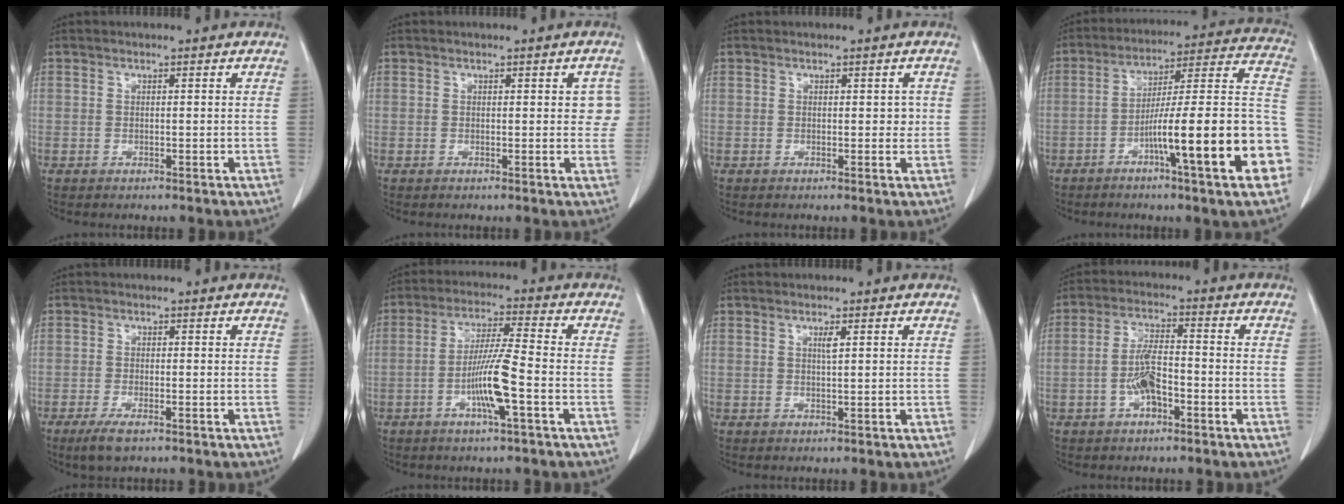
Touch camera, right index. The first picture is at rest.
{"total": 3.2, "force": [0.7, 1.6, 2.7], "torque": [-0.013, 0.006, 0.003]}
{"total": 1.4, "force": [0.2, 1.0, 1.0], "torque": [-0.005, 0.005, 0.002]}
{"total": 21.2, "force": [-7.5, 0.9, 19.8], "torque": [-0.218, 0.019, -0.108]}
{"total": 3.4, "force": [-2.2, 0.8, 2.5], "torque": [-0.055, -0.007, -0.038]}
{"total": 8.4, "force": [-2.8, -0.3, 7.9], "torque": [-0.157, -0.003, -0.051]}
{"total": 1.2, "force": [0.5, 0.0, 1.1], "torque": [-0.022, -0.001, 0.009]}
{"total": 5.8, "force": [-2.0, 2.0, 5.0], "torque": [-0.109, 0.010, -0.035]}